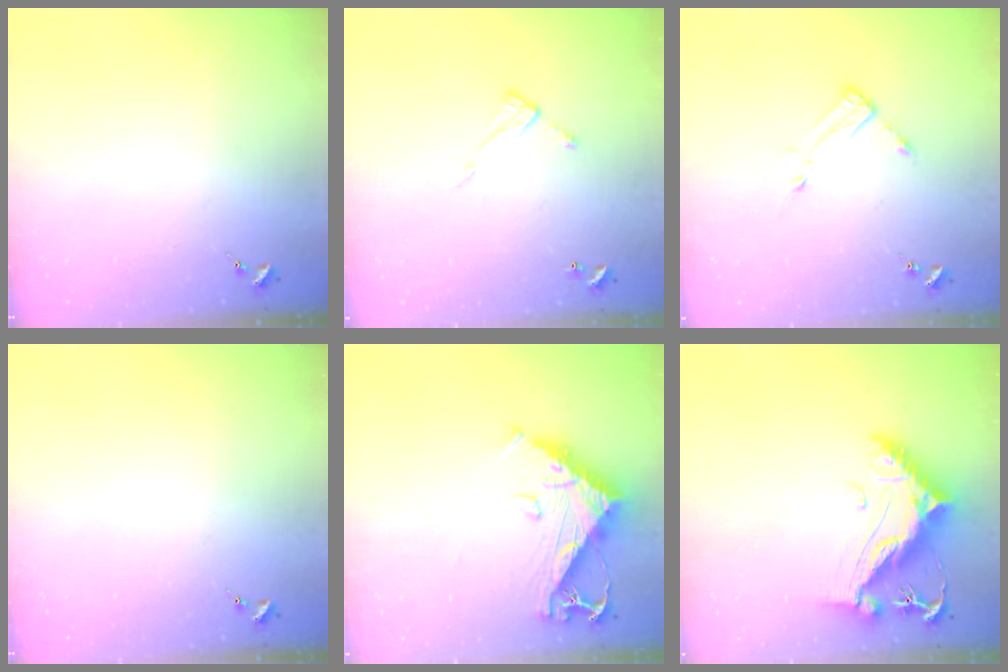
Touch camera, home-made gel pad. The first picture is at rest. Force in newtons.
{"total": 6.7, "press": 6.7, "slide": 0.2}
{"total": 3.5, "press": 3.5, "slide": 0.4}
{"total": 0.0}
{"total": 10.6, "press": 10.5, "slide": 1.1}
{"total": 13.5, "press": 13.4, "slide": 1.3}